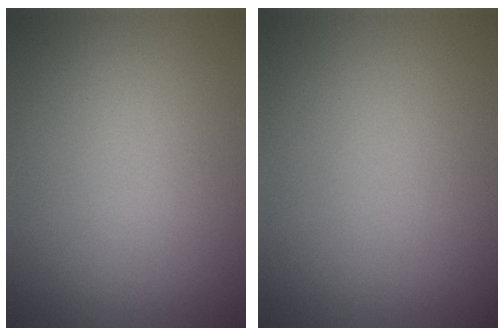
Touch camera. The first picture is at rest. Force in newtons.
{"total": 0.0}